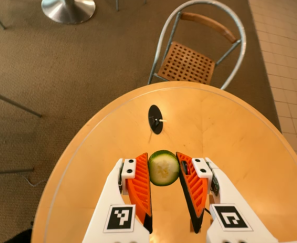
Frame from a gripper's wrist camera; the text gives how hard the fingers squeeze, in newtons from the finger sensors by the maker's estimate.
{"total": 6.9, "left": 6.9, "right": 6.8}